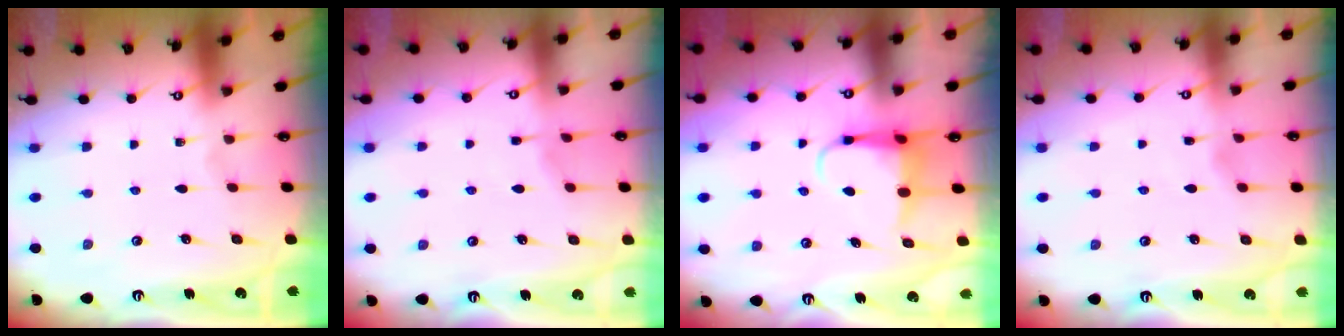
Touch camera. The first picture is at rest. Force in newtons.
{"total": 2.1, "press": 2.1, "slide": 0.4}
{"total": 5.5, "press": 5.5, "slide": 0.7}
{"total": 2.2, "press": 2.2, "slide": 0.3}